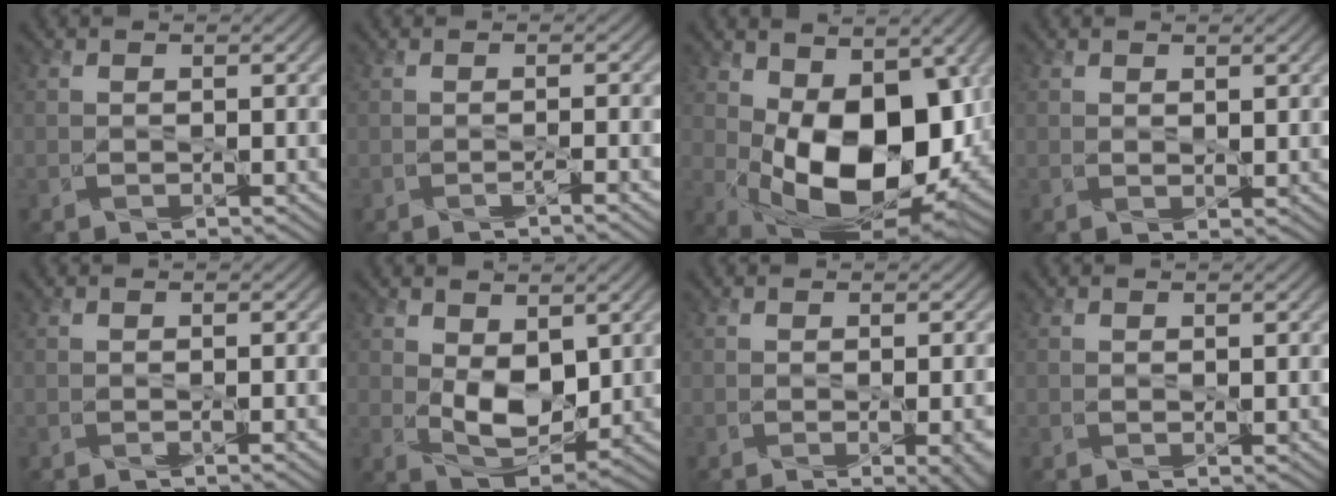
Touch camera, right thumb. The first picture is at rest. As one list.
[{"total": 1.6, "force": [-0.5, -0.3, 1.4], "torque": [-0.025, 0.007, -0.011]}, {"total": 16.4, "force": [0.6, 9.2, 13.6], "torque": [-0.229, -0.030, 0.019]}, {"total": 1.2, "force": [1.0, 0.1, 0.7], "torque": [-0.019, -0.002, 0.024]}, {"total": 1.1, "force": [0.0, -0.3, 1.0], "torque": [-0.017, 0.003, 0.001]}, {"total": 6.8, "force": [1.7, 3.8, 5.4], "torque": [-0.112, -0.008, 0.035]}, {"total": 3.7, "force": [-0.8, 0.7, 3.6], "torque": [-0.045, -0.002, -0.004]}, {"total": 0.7, "force": [0.6, -0.2, 0.4], "torque": [-0.008, 0.003, 0.011]}]